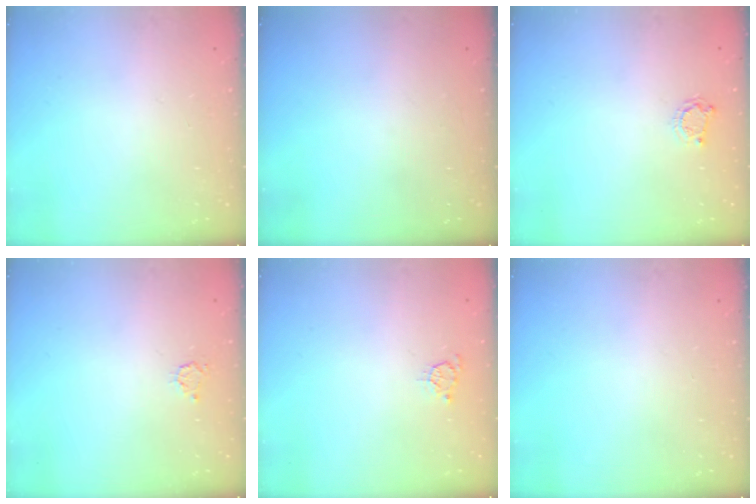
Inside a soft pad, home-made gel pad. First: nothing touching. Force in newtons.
{"total": 0.0}
{"total": 4.0, "press": 3.9, "slide": 0.6}
{"total": 3.0, "press": 3.0, "slide": 0.4}
{"total": 3.9, "press": 3.9, "slide": 0.5}
{"total": 0.0}